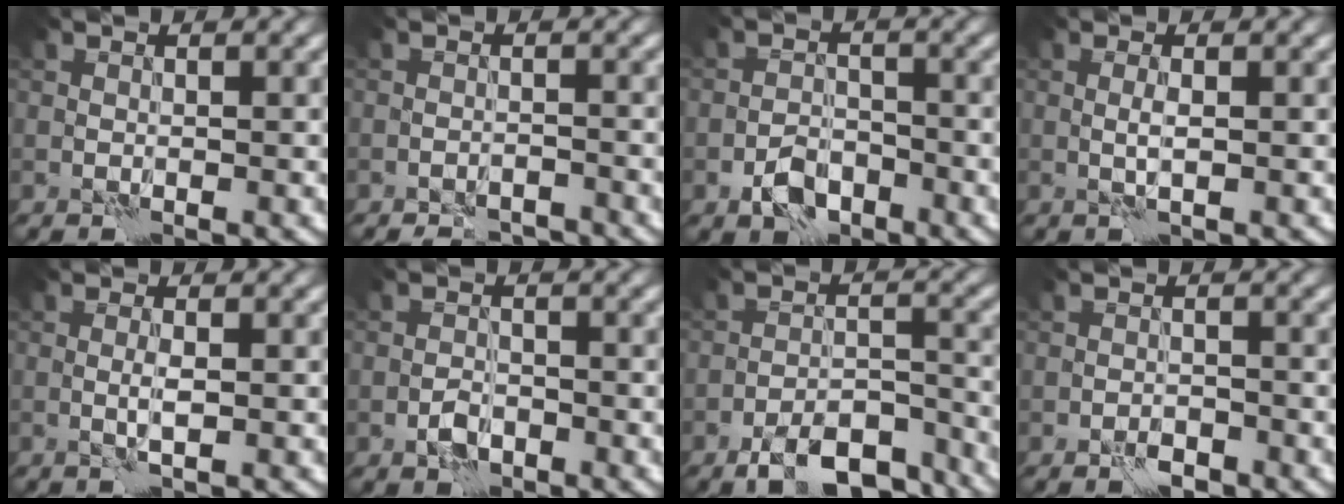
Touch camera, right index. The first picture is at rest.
{"total": 2.9, "force": [-2.6, 0.7, 0.8], "torque": [-0.011, 0.001, -0.041]}
{"total": 3.4, "force": [-2.1, 2.0, 1.7], "torque": [-0.026, 0.003, -0.042]}
{"total": 1.1, "force": [0.0, 0.0, 1.1], "torque": [-0.026, 0.001, -0.002]}
{"total": 1.2, "force": [0.1, 0.1, 1.2], "torque": [-0.025, 0.000, 0.001]}
{"total": 2.0, "force": [-1.1, 1.2, 1.1], "torque": [-0.019, 0.005, -0.023]}
{"total": 8.3, "force": [-6.2, 3.0, 4.7], "torque": [-0.065, 0.000, -0.102]}
{"total": 1.6, "force": [-1.2, 0.7, 0.8], "torque": [-0.011, 0.005, -0.021]}